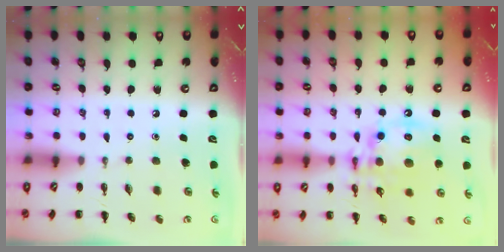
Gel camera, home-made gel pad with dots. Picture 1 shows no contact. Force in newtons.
{"total": 14.3, "press": 14.0, "slide": 3.2}